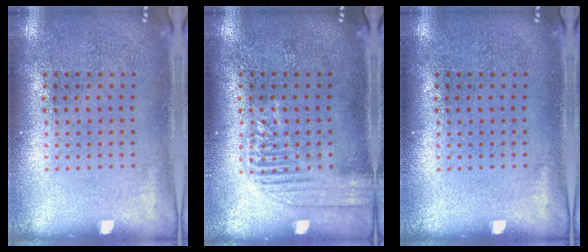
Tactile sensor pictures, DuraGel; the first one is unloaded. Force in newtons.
{"total": 2.1, "press": 2.1, "slide": 0.3}
{"total": 0.0}